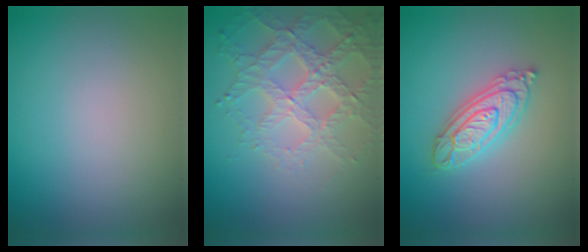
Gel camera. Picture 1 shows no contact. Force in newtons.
{"total": 4.5, "press": 4.0, "slide": 2.0}
{"total": 4.0, "press": 4.0, "slide": 0.5}